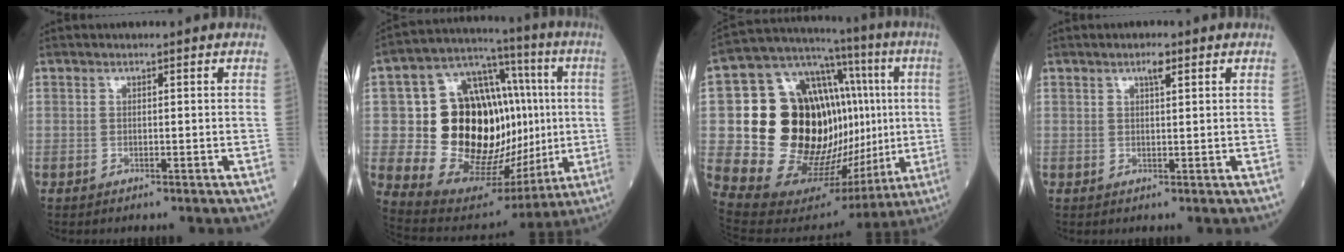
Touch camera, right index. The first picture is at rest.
{"total": 26.5, "force": [0.6, 13.6, 22.8], "torque": [-0.355, 0.044, 0.024]}
{"total": 30.6, "force": [0.7, 13.3, 27.6], "torque": [-0.410, 0.048, 0.029]}
{"total": 2.4, "force": [1.3, 0.7, 1.9], "torque": [-0.040, 0.003, 0.024]}